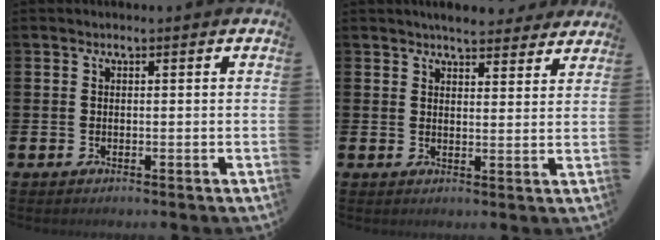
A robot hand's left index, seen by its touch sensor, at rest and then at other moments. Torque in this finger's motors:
{"motor_torque": [1.07, -1.07, 0.19, 0.05]}